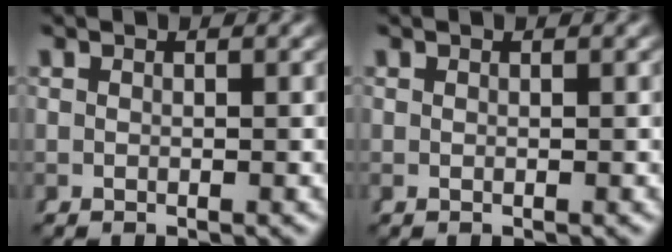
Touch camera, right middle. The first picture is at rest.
{"total": 0.0}